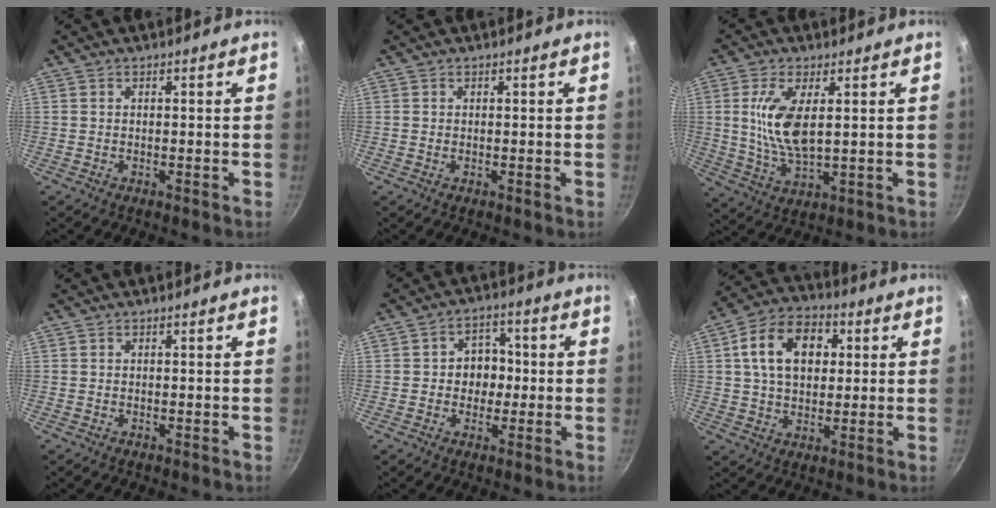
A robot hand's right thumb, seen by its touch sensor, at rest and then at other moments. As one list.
[{"total": 0.0}, {"total": 10.3, "force": [2.1, 4.3, 9.1], "torque": [-0.180, -0.012, 0.049]}, {"total": 0.0}, {"total": 6.7, "force": [-0.1, 5.7, 3.6], "torque": [-0.005, 0.011, -0.007]}, {"total": 14.3, "force": [3.4, 9.9, 9.8], "torque": [-0.139, 0.013, 0.045]}]